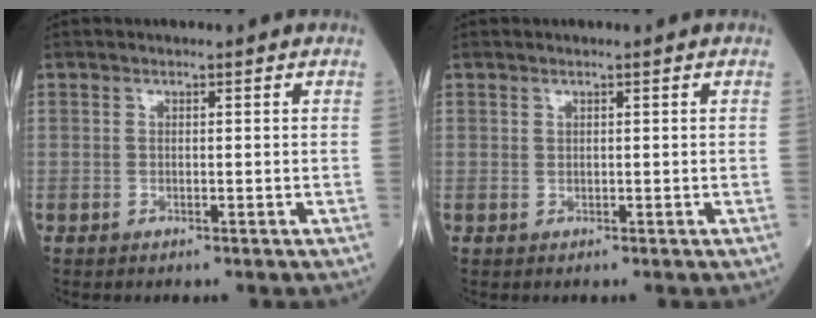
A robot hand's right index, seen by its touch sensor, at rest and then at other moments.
{"total": 0.0}